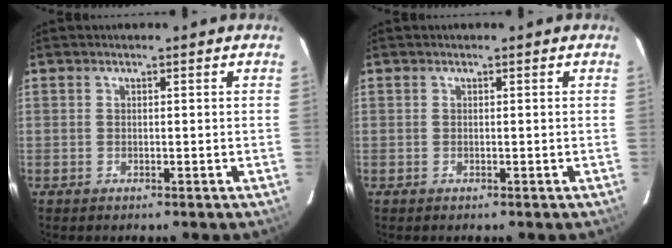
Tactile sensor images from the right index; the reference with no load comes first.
{"total": 0.0}